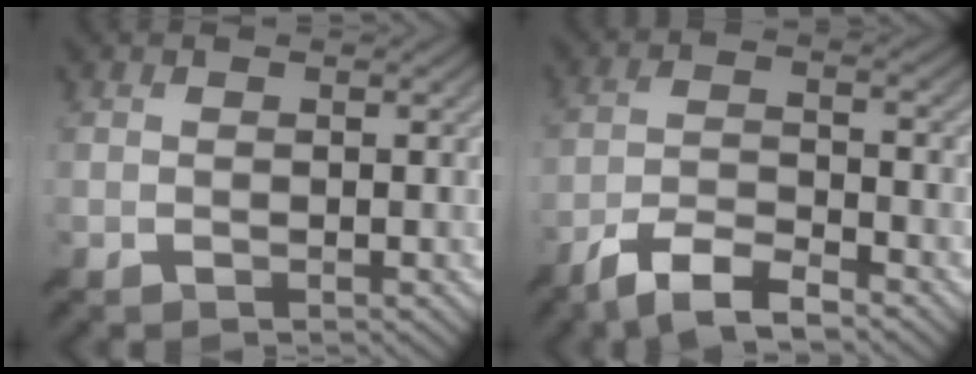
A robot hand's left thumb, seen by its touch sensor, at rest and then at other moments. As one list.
[{"total": 7.1, "force": [-5.4, 1.8, 4.3], "torque": [-0.086, 0.002, -0.108]}]